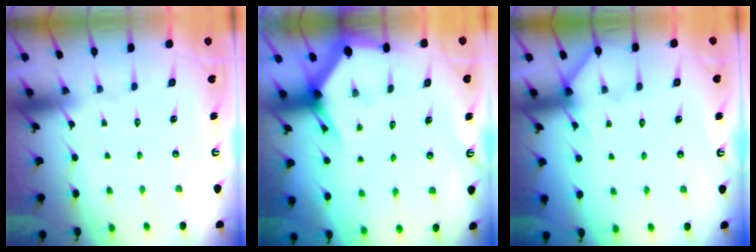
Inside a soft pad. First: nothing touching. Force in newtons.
{"total": 2.9, "press": 2.9, "slide": 0.2}
{"total": 5.7, "press": 5.6, "slide": 0.4}